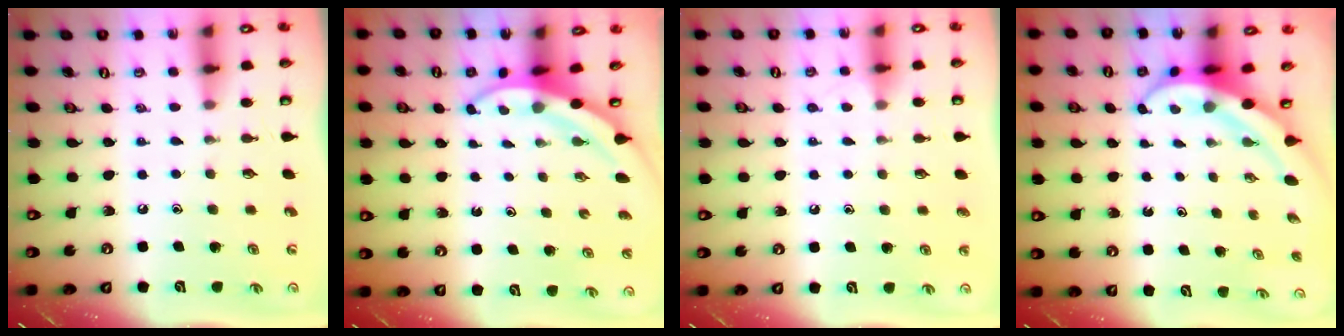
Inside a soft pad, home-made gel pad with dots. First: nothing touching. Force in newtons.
{"total": 4.8, "press": 4.7, "slide": 0.2}
{"total": 2.6, "press": 2.5, "slide": 0.3}
{"total": 4.8, "press": 4.8, "slide": 0.5}